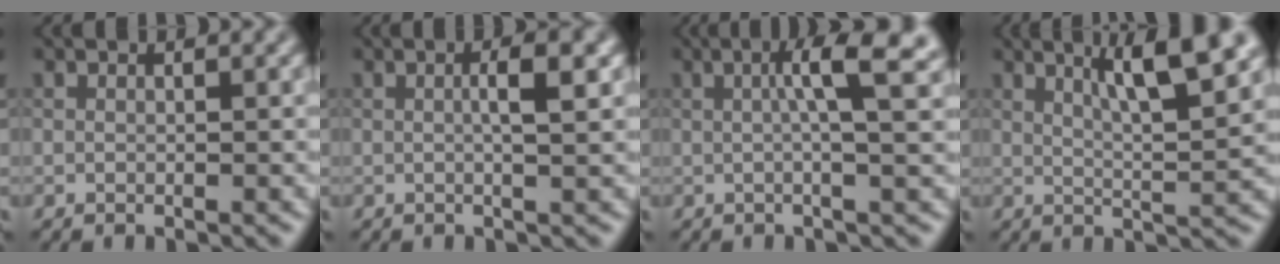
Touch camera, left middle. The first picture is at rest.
{"total": 2.7, "force": [0.3, 0.5, 2.6], "torque": [-0.040, 0.007, 0.000]}
{"total": 5.4, "force": [1.2, 0.9, 5.2], "torque": [-0.078, 0.010, 0.016]}
{"total": 7.1, "force": [3.3, 1.4, 6.0], "torque": [-0.081, 0.009, 0.050]}